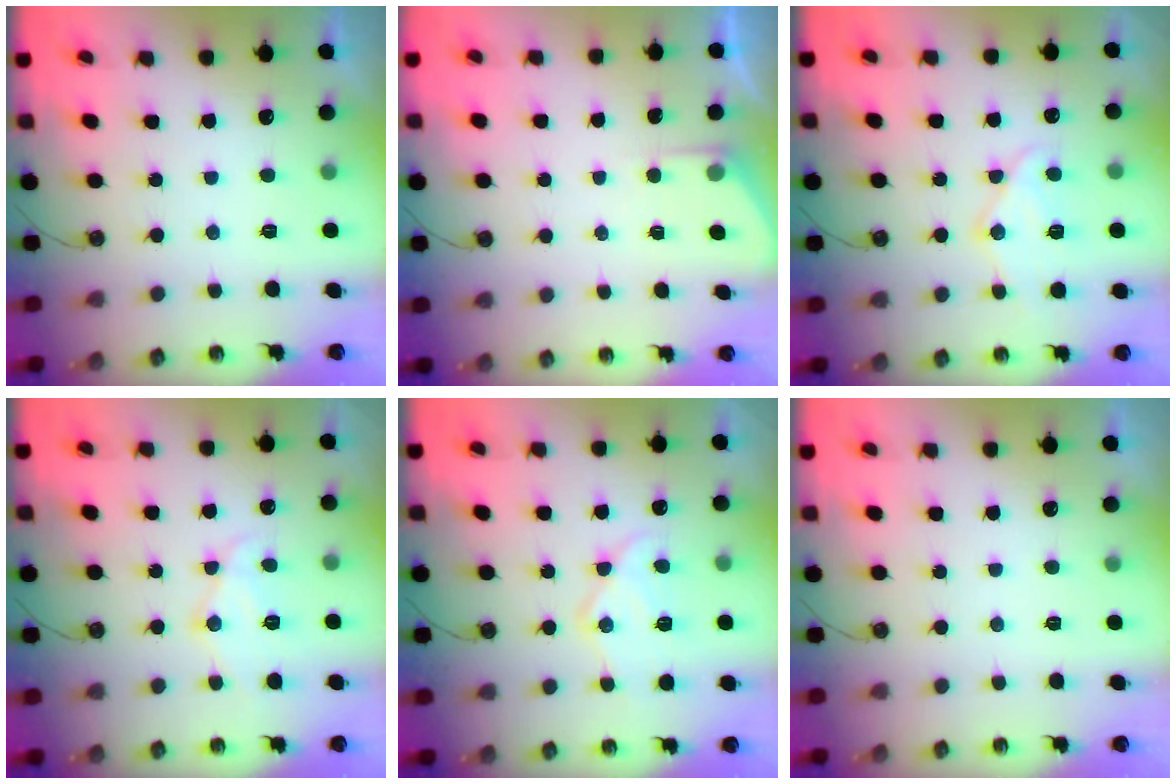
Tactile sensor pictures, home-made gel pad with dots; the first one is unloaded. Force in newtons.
{"total": 3.0, "press": 2.9, "slide": 0.4}
{"total": 13.9, "press": 13.8, "slide": 1.4}
{"total": 11.4, "press": 11.3, "slide": 1.0}
{"total": 15.6, "press": 15.5, "slide": 1.3}
{"total": 2.6, "press": 2.6, "slide": 0.5}